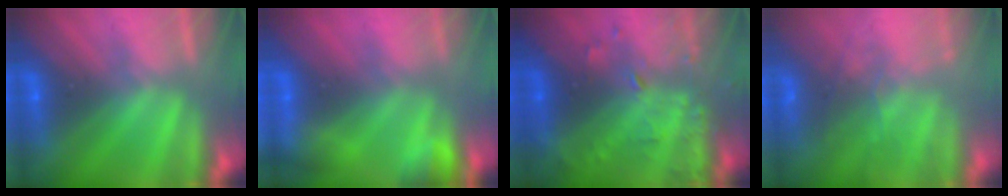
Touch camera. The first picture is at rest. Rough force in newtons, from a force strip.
{"total": 5.2}
{"total": 6.8}
{"total": 8.7}